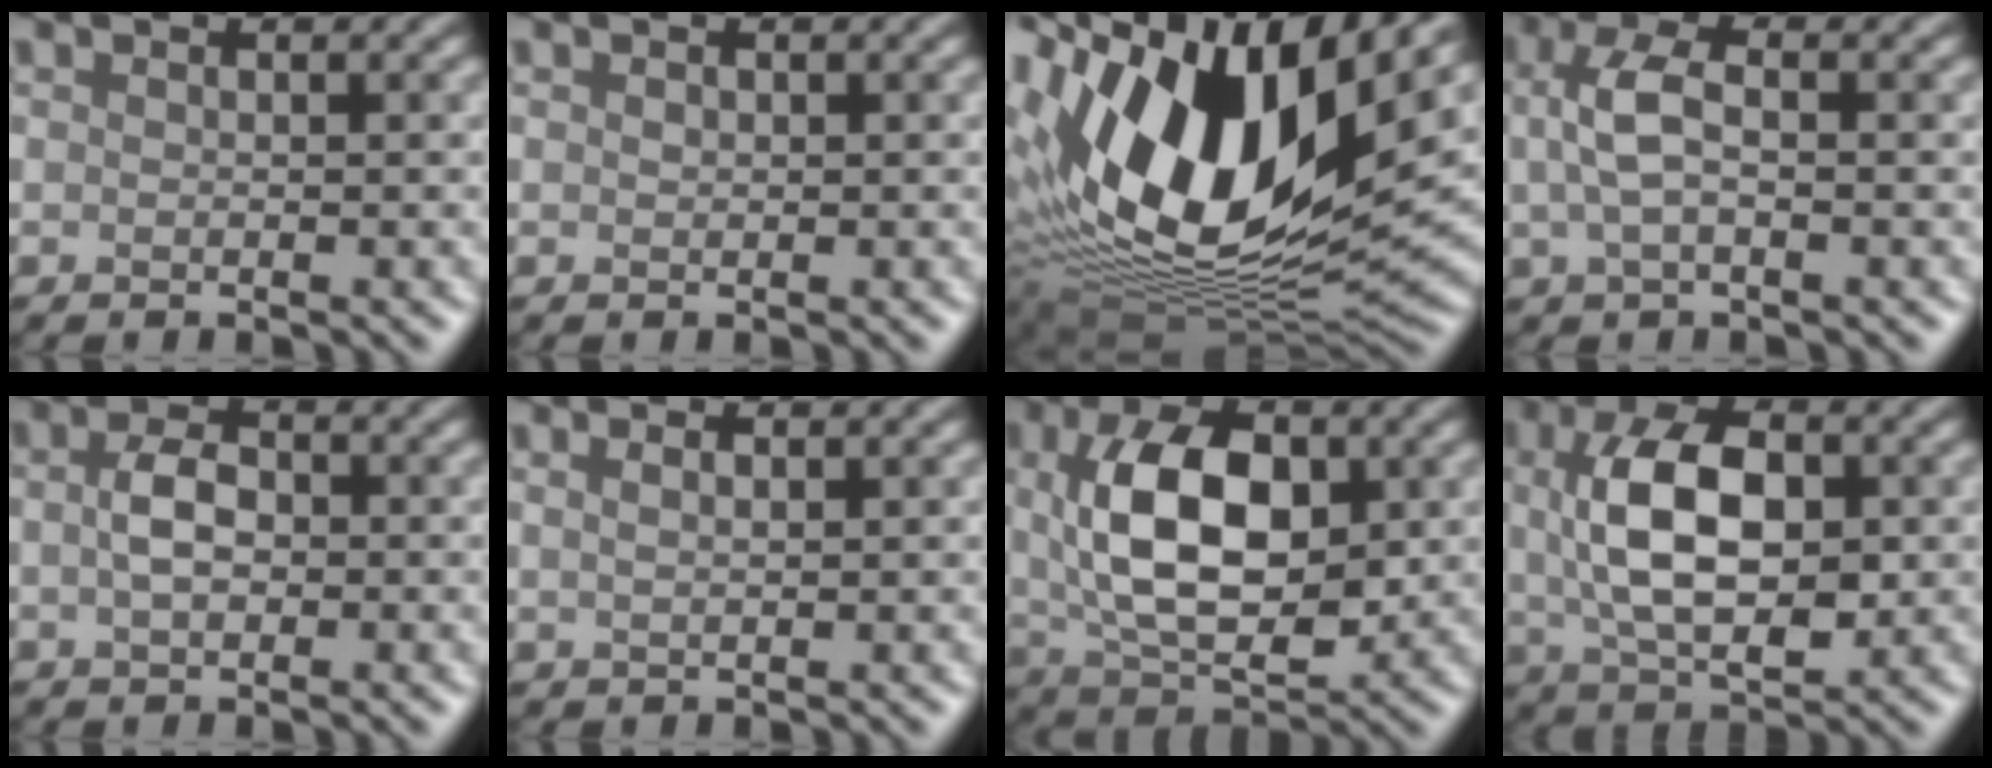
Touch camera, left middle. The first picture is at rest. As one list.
[{"total": 0.6, "force": [0.2, 0.5, 0.1], "torque": [0.003, 0.000, 0.003]}, {"total": 16.5, "force": [6.0, 8.2, 13.0], "torque": [-0.265, 0.005, 0.099]}, {"total": 2.5, "force": [0.6, 0.8, 2.3], "torque": [-0.058, 0.011, 0.003]}, {"total": 2.0, "force": [0.4, 1.2, 1.6], "torque": [-0.036, 0.007, -0.002]}, {"total": 1.3, "force": [1.3, 0.2, 0.2], "torque": [0.001, 0.002, 0.012]}, {"total": 8.7, "force": [1.7, 4.9, 7.0], "torque": [-0.132, 0.007, 0.026]}, {"total": 7.8, "force": [1.5, 4.1, 6.5], "torque": [-0.126, 0.009, 0.019]}]